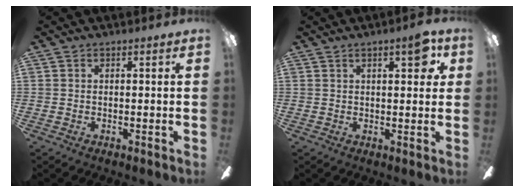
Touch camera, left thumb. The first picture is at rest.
{"total": 6.0, "force": [2.9, 1.9, 4.8], "torque": [-0.066, -0.006, 0.042]}